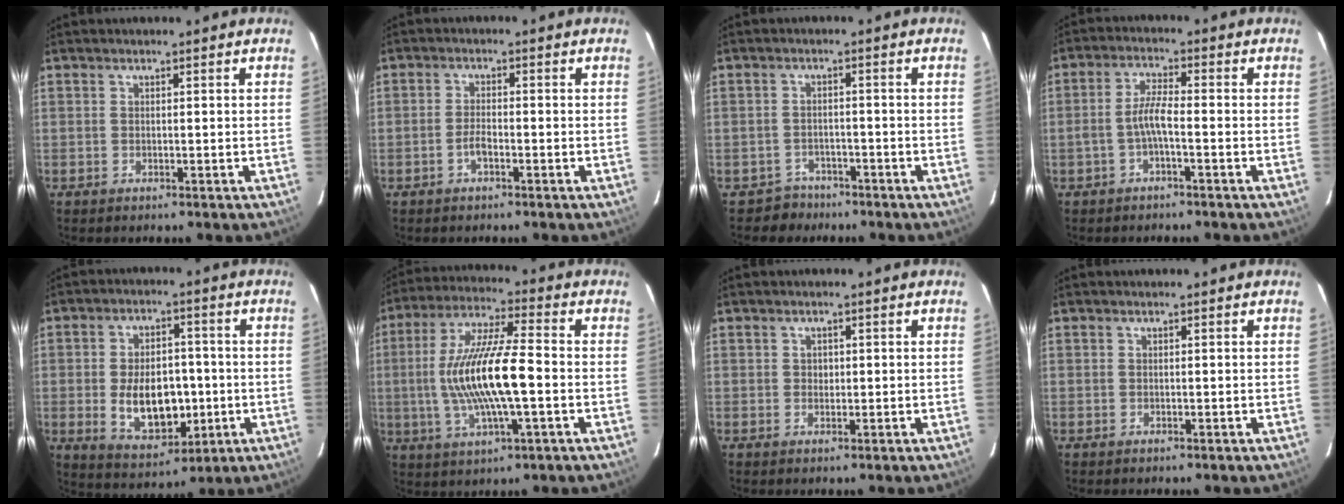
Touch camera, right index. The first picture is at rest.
{"total": 2.3, "force": [-1.3, 0.7, 1.7], "torque": [-0.041, 0.004, -0.027]}
{"total": 3.9, "force": [-2.9, 2.6, -0.6], "torque": [0.002, 0.017, -0.046]}
{"total": 3.8, "force": [-1.6, 0.4, 3.4], "torque": [-0.075, 0.009, -0.032]}
{"total": 12.4, "force": [-1.9, 7.7, 9.6], "torque": [-0.184, -0.002, -0.010]}
{"total": 15.8, "force": [-1.8, 3.0, 15.4], "torque": [-0.300, 0.002, -0.032]}
{"total": 1.1, "force": [0.0, 1.1, 0.2], "torque": [0.000, 0.002, 0.001]}
{"total": 0.0}